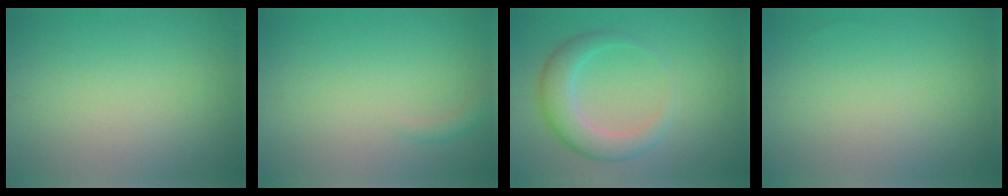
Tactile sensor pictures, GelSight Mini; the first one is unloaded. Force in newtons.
{"total": 0.9, "press": 0.9, "slide": 0.1}
{"total": 4.7, "press": 4.7, "slide": 0.4}
{"total": 0.0}